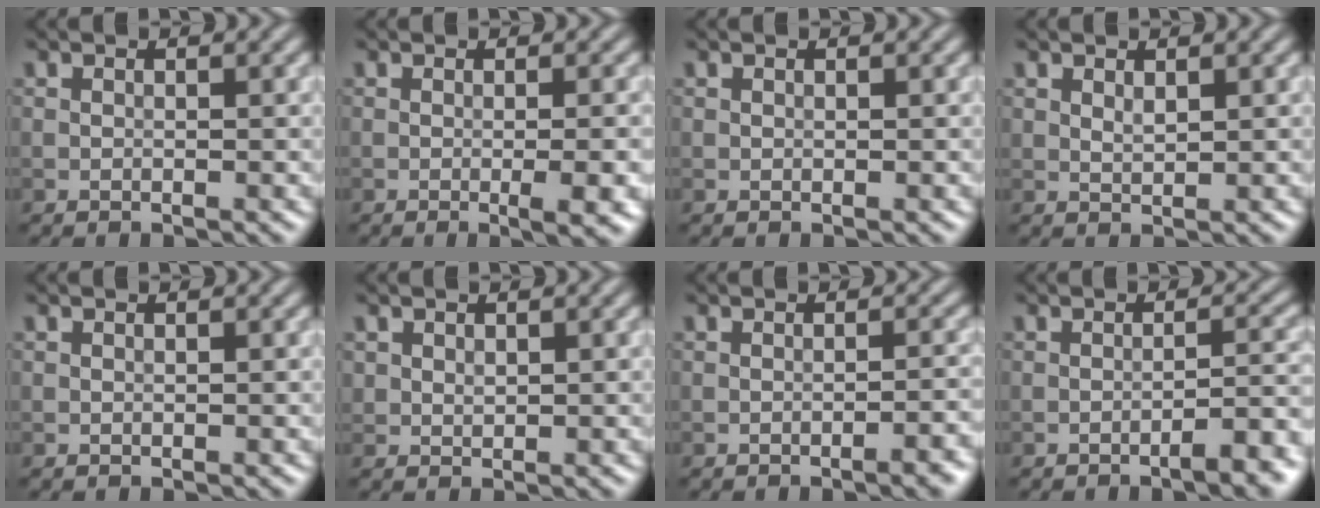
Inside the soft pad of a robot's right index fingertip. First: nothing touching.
{"total": 3.6, "force": [-0.8, 0.8, 3.5], "torque": [-0.044, -0.002, -0.011]}
{"total": 0.0}
{"total": 0.9, "force": [0.5, 0.4, 0.6], "torque": [-0.014, -0.002, 0.013]}
{"total": 0.0}
{"total": 0.9, "force": [0.5, 0.7, 0.3], "torque": [-0.007, -0.003, 0.013]}
{"total": 2.3, "force": [-1.2, 0.5, 1.9], "torque": [-0.022, 0.006, -0.020]}
{"total": 3.7, "force": [-2.2, 0.7, 2.9], "torque": [-0.034, 0.014, -0.038]}